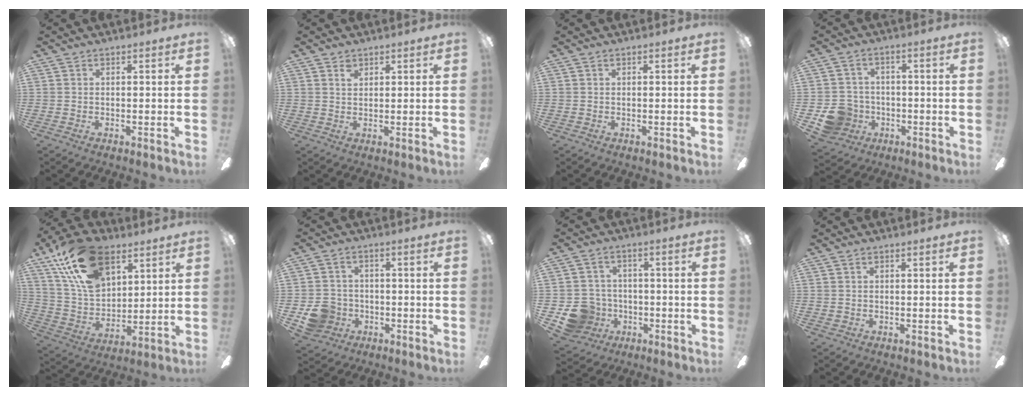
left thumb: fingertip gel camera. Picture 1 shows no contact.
{"total": 2.2, "force": [1.5, 1.3, 0.8], "torque": [-0.011, -0.003, 0.027]}
{"total": 0.0}
{"total": 8.7, "force": [-3.1, 7.9, 2.1], "torque": [-0.057, 0.027, -0.051]}
{"total": 20.9, "force": [11.9, 11.8, 12.5], "torque": [-0.263, -0.039, 0.215]}
{"total": 7.9, "force": [-2.8, 7.0, 2.2], "torque": [-0.050, 0.028, -0.046]}
{"total": 9.8, "force": [-3.7, 8.7, 2.5], "torque": [-0.067, 0.027, -0.060]}
{"total": 0.8, "force": [0.3, 0.7, 0.3], "torque": [-0.007, 0.005, 0.005]}